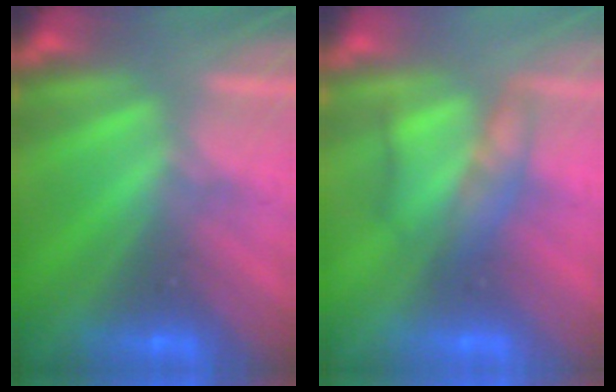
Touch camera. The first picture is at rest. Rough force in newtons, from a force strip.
{"total": 2.2}